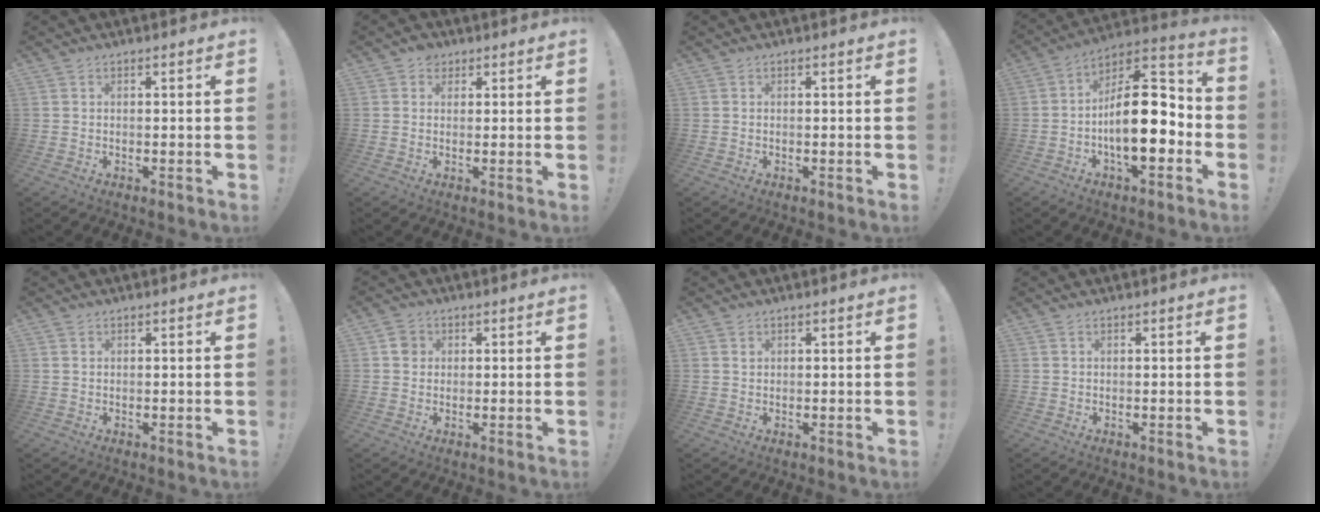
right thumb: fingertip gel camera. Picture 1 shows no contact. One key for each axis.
{"total": 3.6, "fx": 2.0, "fy": 2.7, "fz": 1.2, "tx": -0.010, "ty": -0.005, "tz": 0.036}
{"total": 0.0}
{"total": 19.3, "fx": -2.9, "fy": 8.7, "fz": 16.9, "tx": -0.268, "ty": 0.010, "tz": -0.045}
{"total": 0.7, "fx": 0.3, "fy": 0.5, "fz": 0.2, "tx": 0.002, "ty": -0.001, "tz": 0.005}
{"total": 5.5, "fx": 1.3, "fy": 5.1, "fz": 1.8, "tx": -0.015, "ty": 0.005, "tz": 0.024}
{"total": 0.9, "fx": 0.6, "fy": 0.7, "fz": 0.2, "tx": 0.004, "ty": -0.002, "tz": 0.010}
{"total": 0.0}